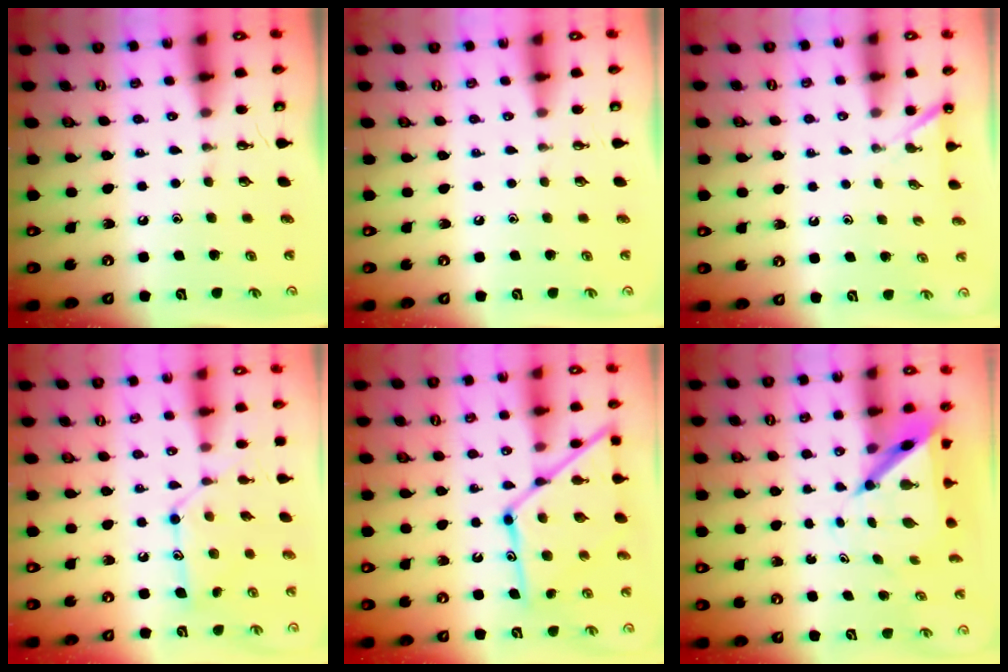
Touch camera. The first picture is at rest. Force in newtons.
{"total": 0.0}
{"total": 2.3, "press": 2.3, "slide": 0.2}
{"total": 11.6, "press": 11.6, "slide": 0.2}
{"total": 17.5, "press": 17.5, "slide": 1.4}
{"total": 7.1, "press": 7.1, "slide": 0.6}